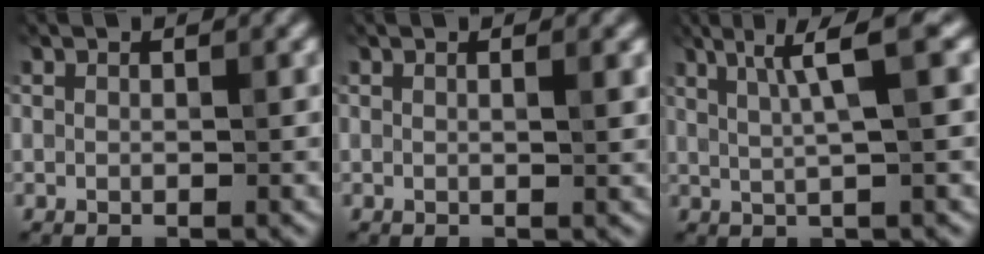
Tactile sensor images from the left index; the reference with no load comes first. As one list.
[{"total": 1.1, "force": [0.4, 0.0, 1.0], "torque": [-0.020, 0.001, 0.006]}, {"total": 4.3, "force": [1.7, 0.3, 3.9], "torque": [-0.063, 0.011, 0.030]}]